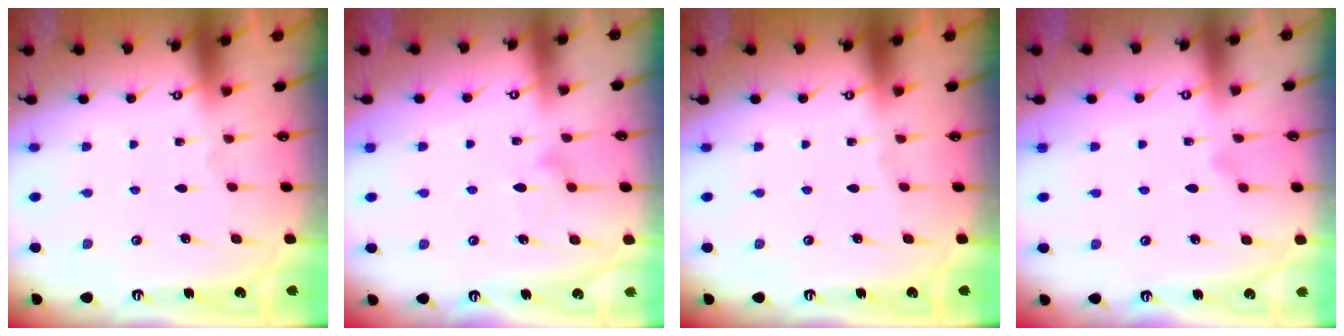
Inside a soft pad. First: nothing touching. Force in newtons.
{"total": 8.4, "press": 8.4, "slide": 0.5}
{"total": 0.0}
{"total": 7.3, "press": 7.3, "slide": 0.4}